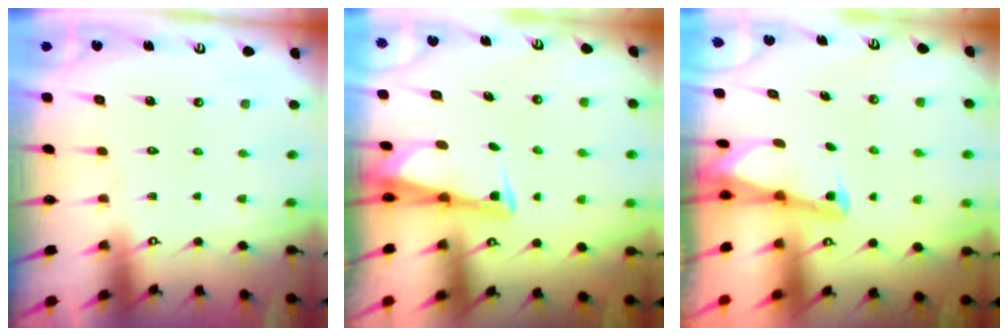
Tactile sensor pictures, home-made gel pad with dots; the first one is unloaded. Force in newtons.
{"total": 2.7, "press": 2.7, "slide": 0.3}
{"total": 2.1, "press": 2.1, "slide": 0.3}